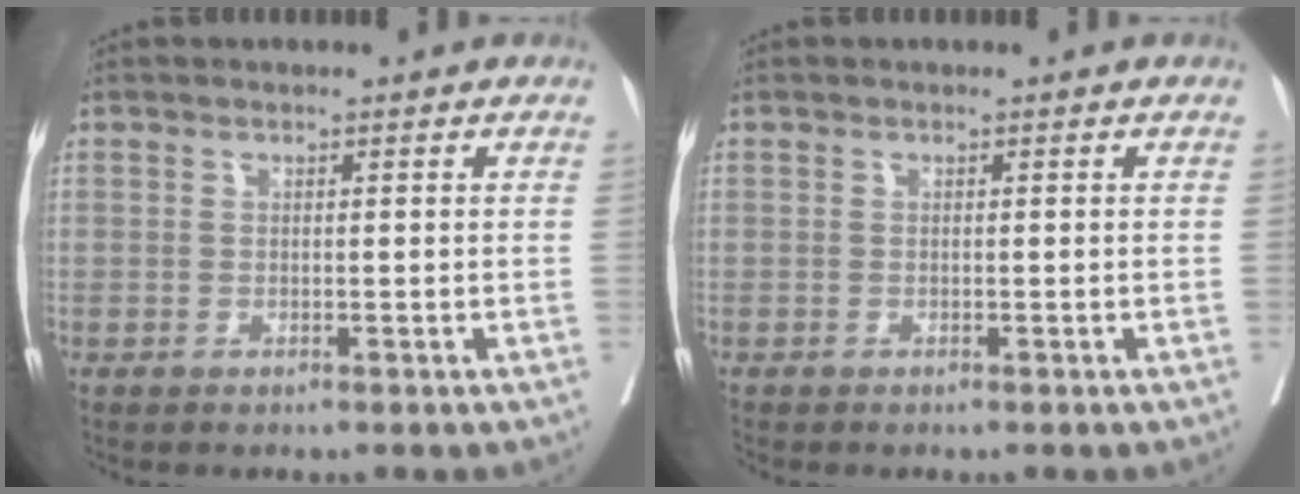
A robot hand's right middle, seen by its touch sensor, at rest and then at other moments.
{"total": 0.0}